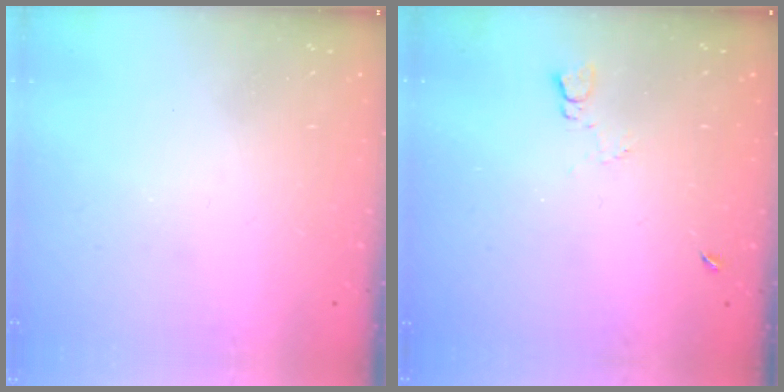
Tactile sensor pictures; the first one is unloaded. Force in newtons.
{"total": 3.3, "press": 3.3, "slide": 0.5}